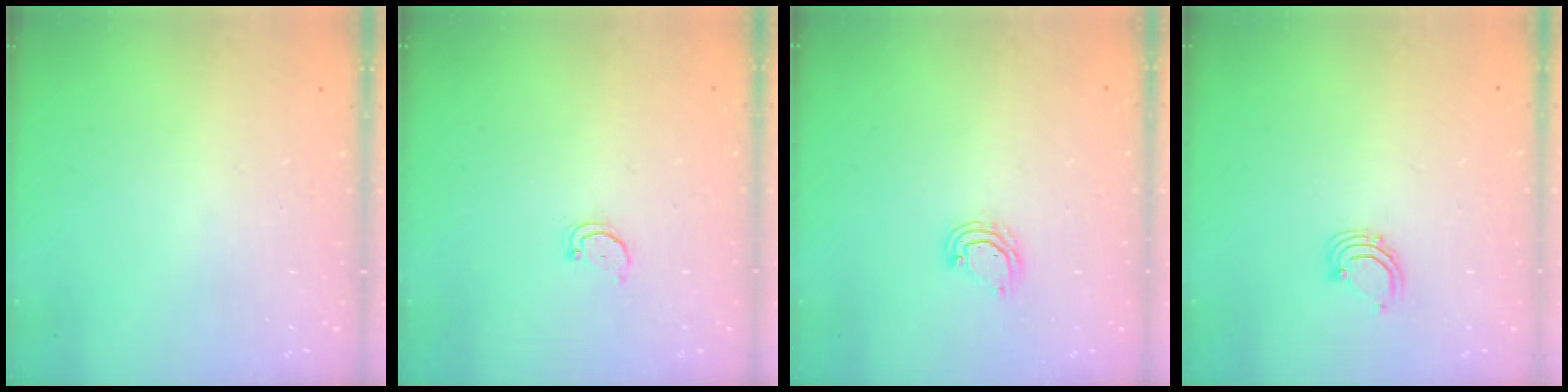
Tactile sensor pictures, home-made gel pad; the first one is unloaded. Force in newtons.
{"total": 2.5, "press": 2.4, "slide": 0.5}
{"total": 5.2, "press": 5.2, "slide": 0.4}
{"total": 2.9, "press": 2.9, "slide": 0.2}